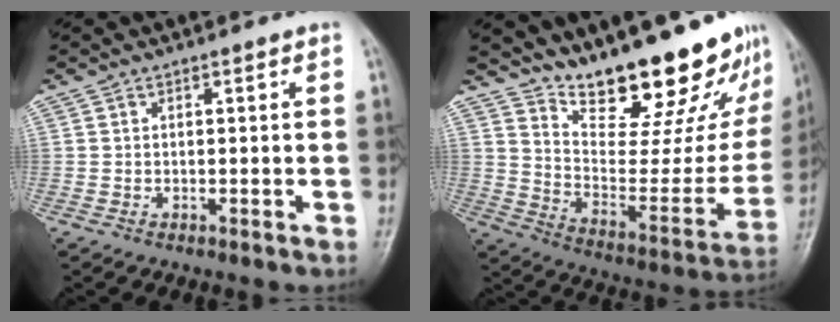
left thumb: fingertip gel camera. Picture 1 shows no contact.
{"total": 26.2, "force": [20.6, 8.0, 14.0], "torque": [-0.175, -0.127, 0.297]}